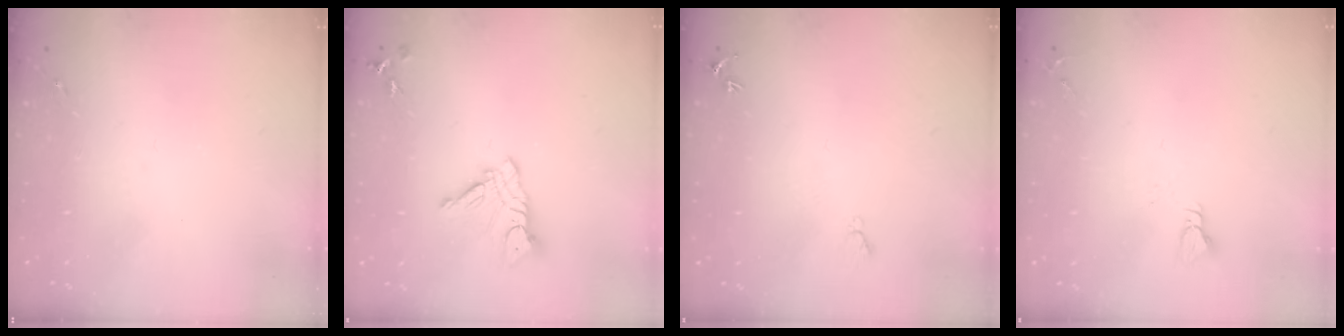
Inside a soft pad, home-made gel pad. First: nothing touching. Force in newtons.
{"total": 11.6, "press": 11.6, "slide": 0.7}
{"total": 4.8, "press": 4.8, "slide": 0.6}
{"total": 2.9, "press": 2.9, "slide": 0.3}